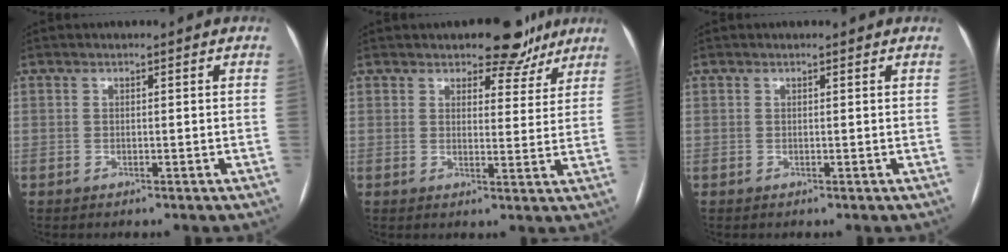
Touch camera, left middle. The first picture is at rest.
{"total": 7.0, "force": [5.6, 3.4, 2.4], "torque": [-0.014, -0.002, 0.068]}
{"total": 0.7, "force": [0.7, 0.1, 0.2], "torque": [-0.012, 0.007, 0.008]}